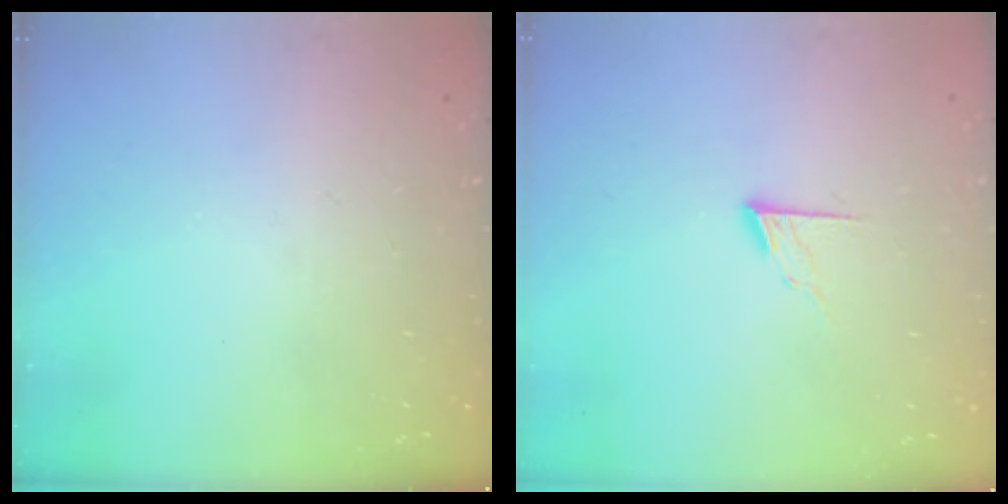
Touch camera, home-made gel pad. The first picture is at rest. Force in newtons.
{"total": 5.7, "press": 5.7, "slide": 0.6}